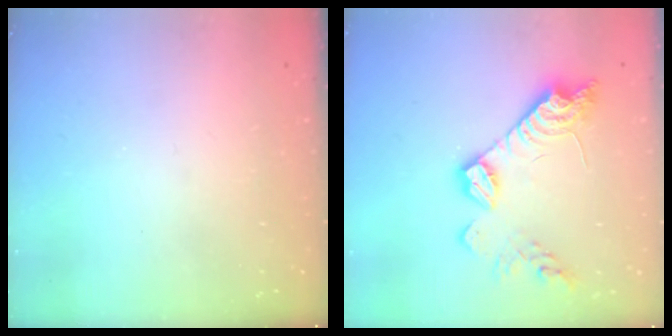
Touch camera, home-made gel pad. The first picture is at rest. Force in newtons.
{"total": 14.6, "press": 14.5, "slide": 0.6}